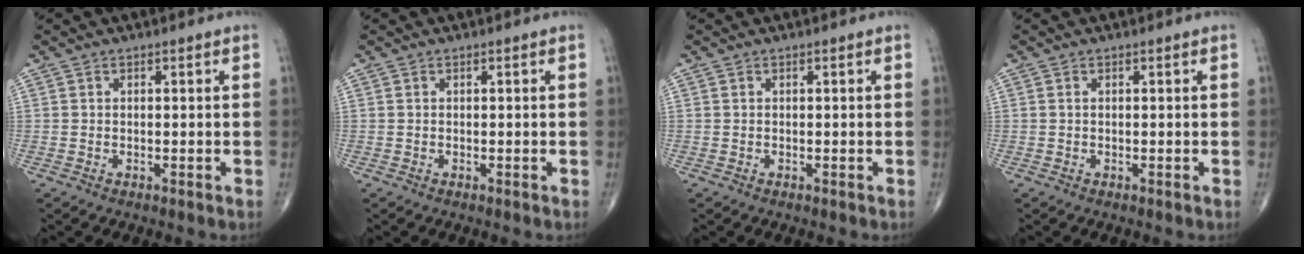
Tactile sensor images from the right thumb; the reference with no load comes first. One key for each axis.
{"total": 0.0}
{"total": 0.0}
{"total": 0.0}